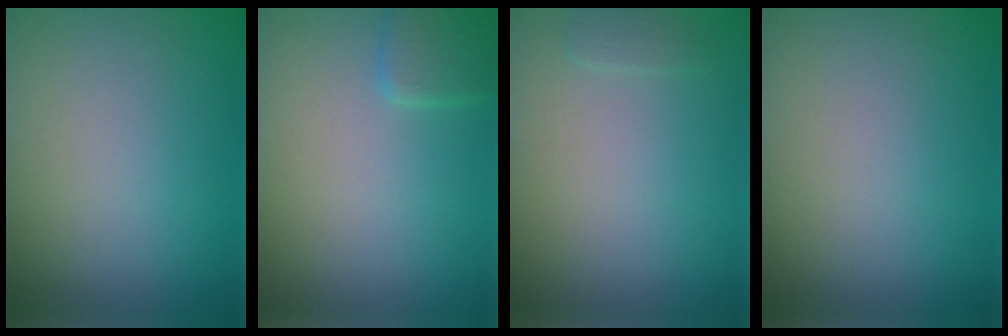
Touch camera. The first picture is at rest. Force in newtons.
{"total": 1.8, "press": 1.8, "slide": 0.1}
{"total": 0.7, "press": 0.7, "slide": 0.1}
{"total": 0.0}